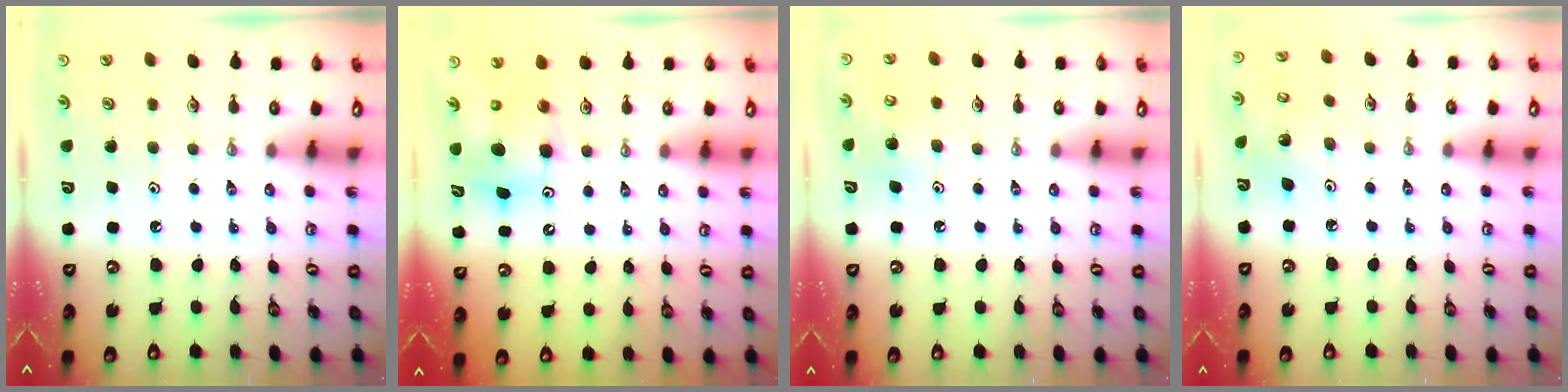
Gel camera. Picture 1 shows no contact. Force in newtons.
{"total": 8.0, "press": 7.8, "slide": 1.9}
{"total": 8.7, "press": 8.7, "slide": 0.9}
{"total": 5.2, "press": 4.7, "slide": 2.2}